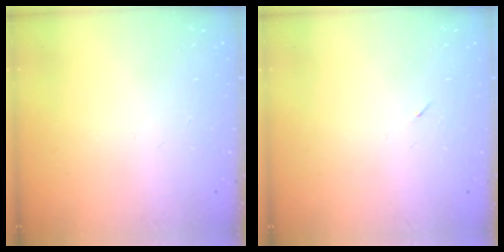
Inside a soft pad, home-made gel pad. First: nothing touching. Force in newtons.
{"total": 2.2, "press": 1.9, "slide": 1.2}